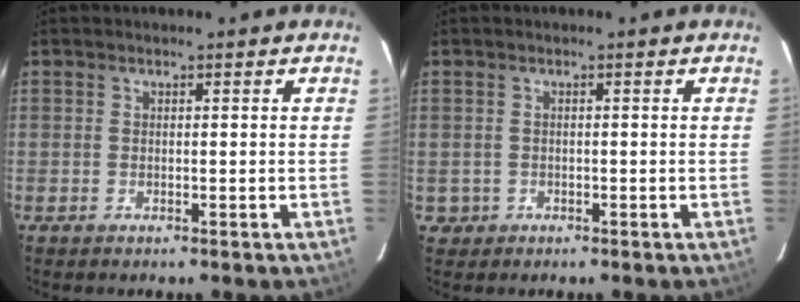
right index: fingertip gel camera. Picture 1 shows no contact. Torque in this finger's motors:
{"motor_torque": [-0.43, 0.07, -1.05, -0.21]}